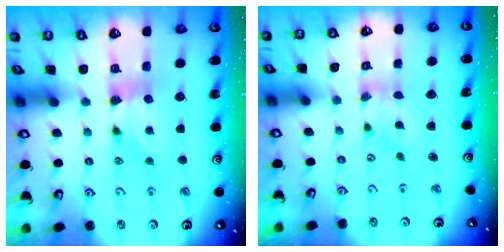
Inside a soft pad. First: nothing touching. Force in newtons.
{"total": 1.2, "press": 0.0, "slide": 1.2}